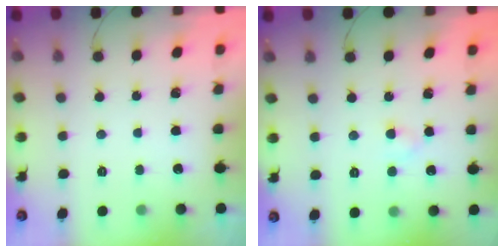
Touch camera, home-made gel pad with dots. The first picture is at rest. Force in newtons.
{"total": 2.4, "press": 2.2, "slide": 1.0}